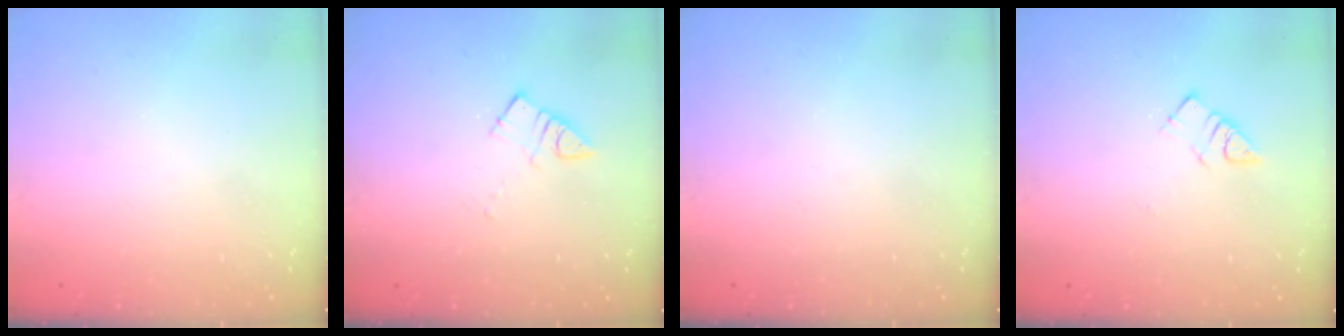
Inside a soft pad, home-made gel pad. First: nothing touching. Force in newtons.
{"total": 4.9, "press": 4.8, "slide": 0.5}
{"total": 0.0}
{"total": 4.6, "press": 4.6, "slide": 0.2}